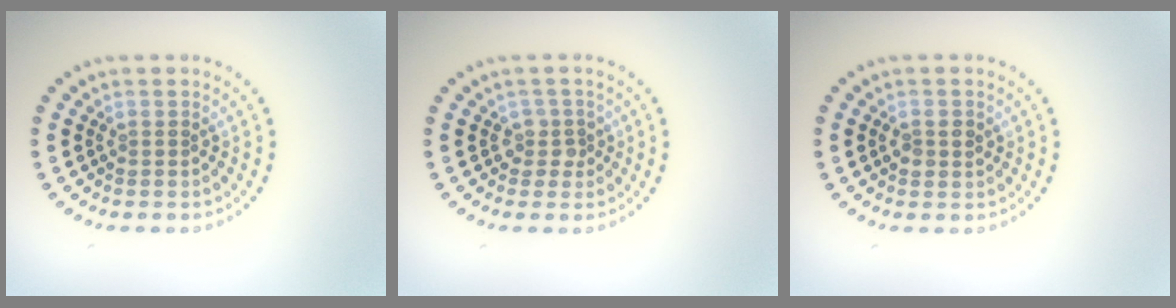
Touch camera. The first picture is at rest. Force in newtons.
{"total": 1.4, "press": 1.2, "slide": 0.8}
{"total": 1.5, "press": 1.5, "slide": 0.2}